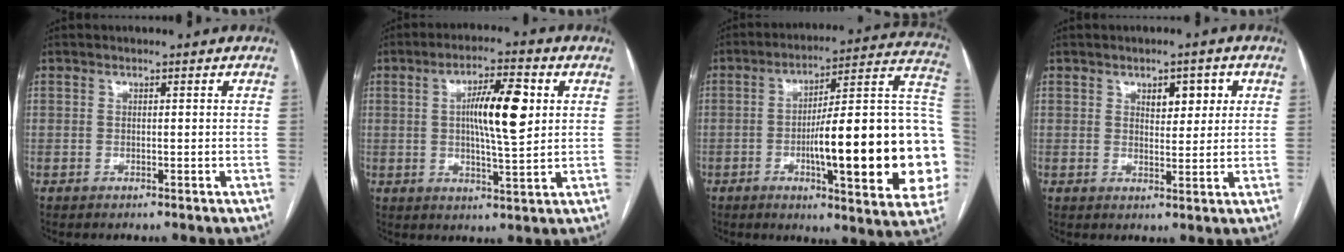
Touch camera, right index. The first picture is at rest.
{"total": 9.8, "force": [2.0, 1.6, 9.5], "torque": [-0.160, 0.008, 0.033]}
{"total": 27.7, "force": [-4.2, 4.2, 27.0], "torque": [-0.281, 0.019, -0.060]}
{"total": 4.4, "force": [1.8, 2.1, 3.4], "torque": [-0.045, 0.006, 0.029]}